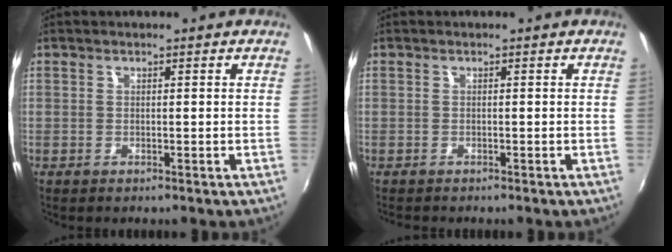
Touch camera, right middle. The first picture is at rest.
{"total": 0.9, "force": [-0.9, 0.2, 0.2], "torque": [-0.007, -0.003, -0.015]}